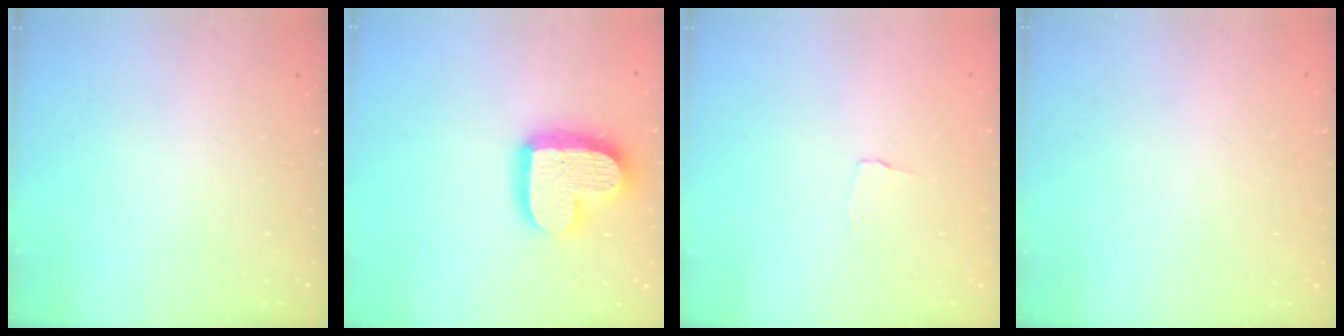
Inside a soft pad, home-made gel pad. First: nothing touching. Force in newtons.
{"total": 17.0, "press": 16.9, "slide": 1.4}
{"total": 2.6, "press": 2.6, "slide": 0.2}
{"total": 0.0}